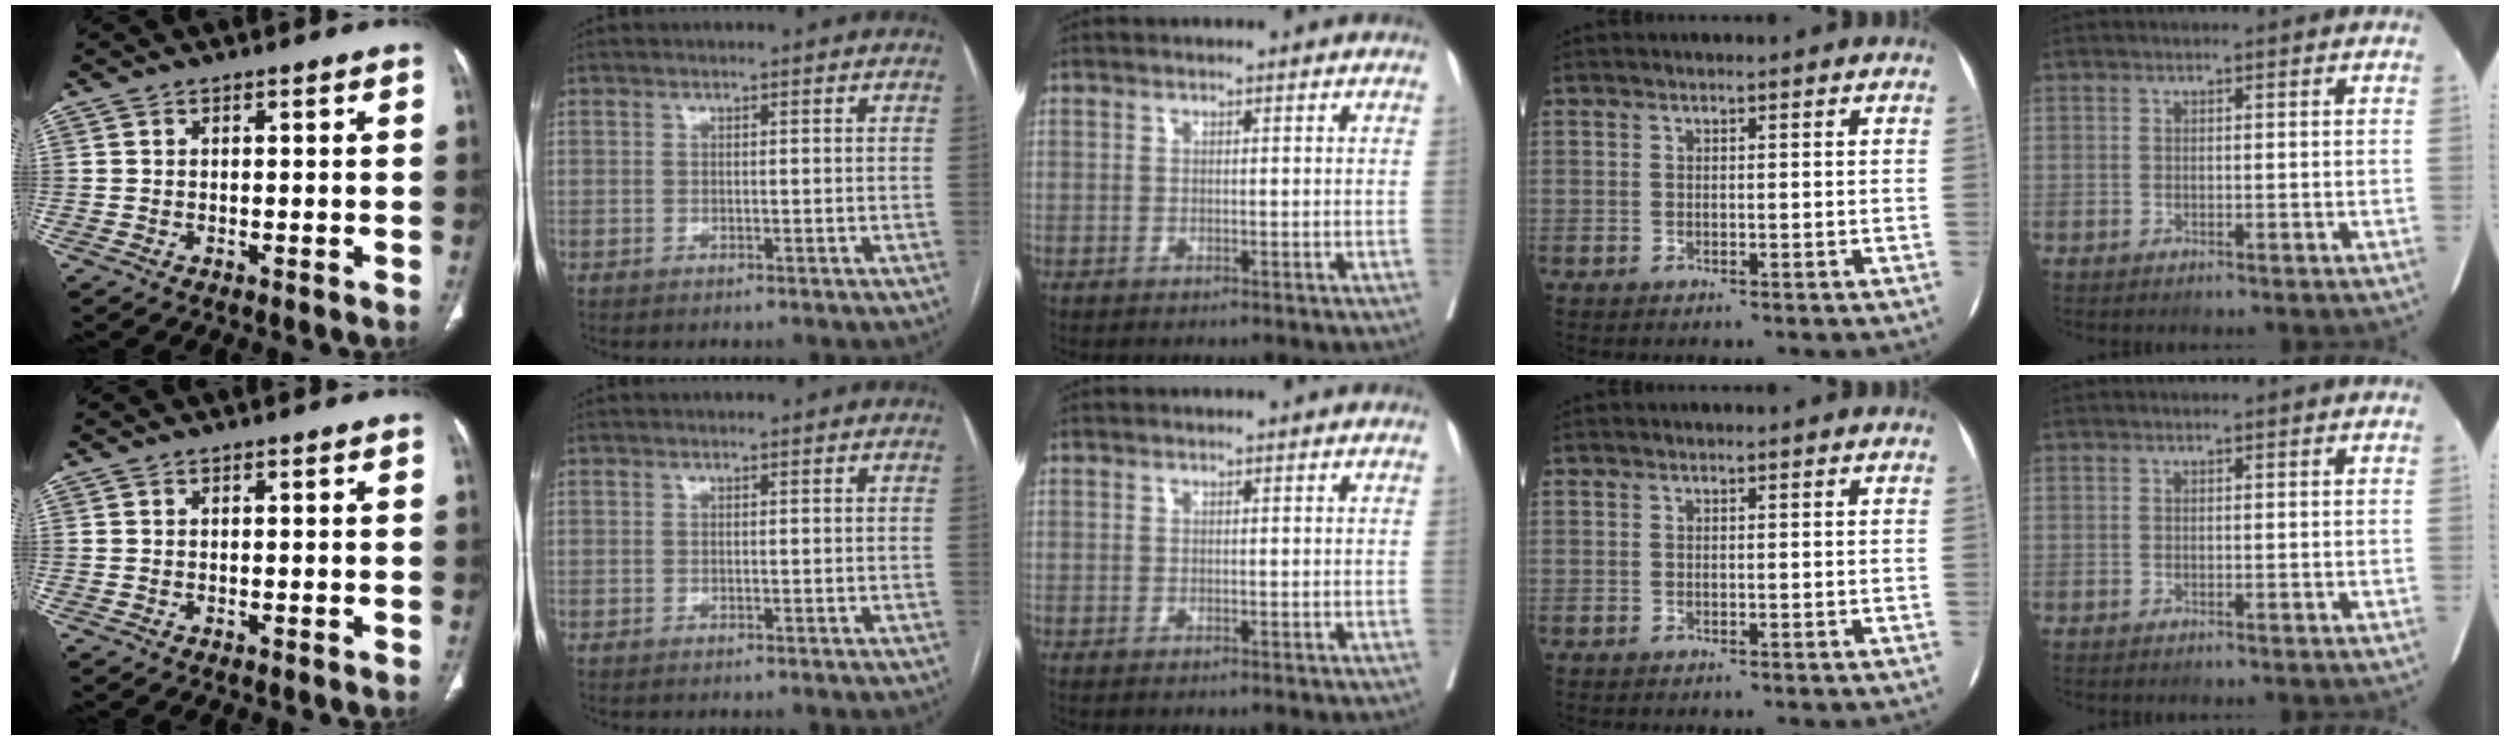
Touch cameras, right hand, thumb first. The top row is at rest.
{}